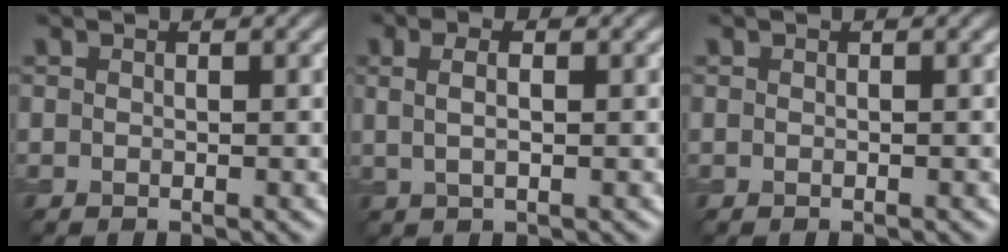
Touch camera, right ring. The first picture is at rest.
{"total": 2.6, "force": [0.9, 1.0, 2.2], "torque": [-0.042, -0.002, 0.012]}
{"total": 0.0}